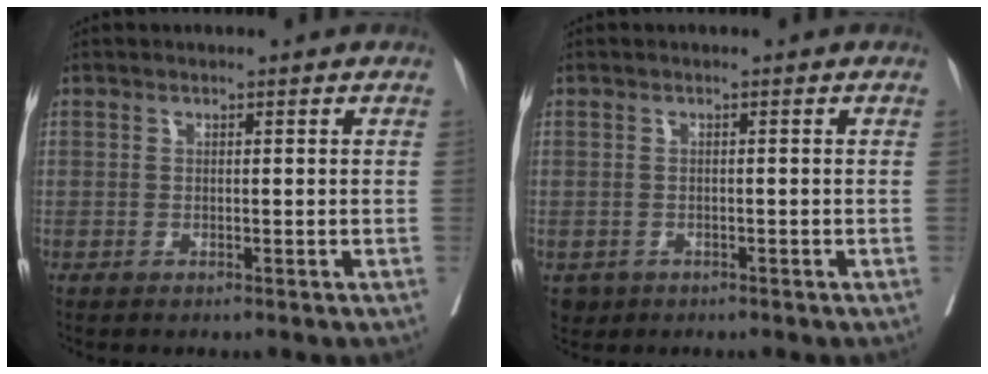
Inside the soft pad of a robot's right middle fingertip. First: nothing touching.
{"total": 2.1, "force": [-1.1, 1.8, 0.3], "torque": [-0.002, 0.003, -0.014]}